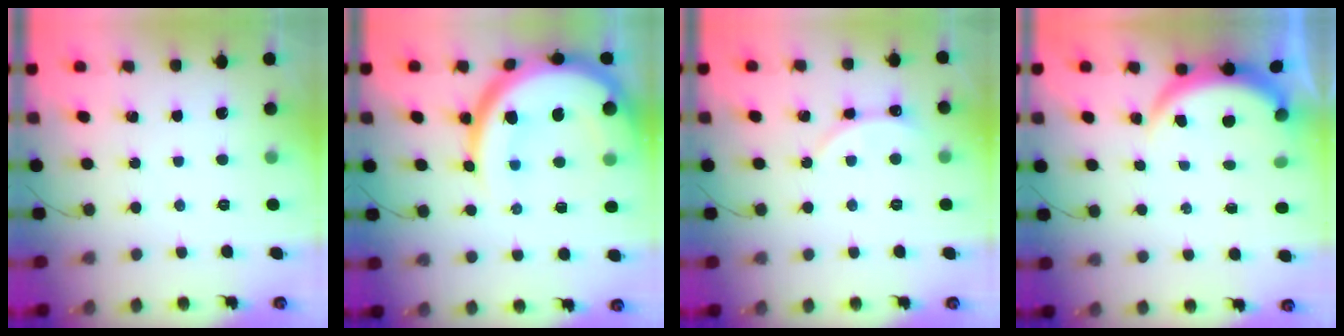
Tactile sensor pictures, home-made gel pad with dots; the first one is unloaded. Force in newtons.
{"total": 22.7, "press": 22.6, "slide": 1.7}
{"total": 2.9, "press": 2.9, "slide": 0.3}
{"total": 3.9, "press": 3.9, "slide": 0.2}